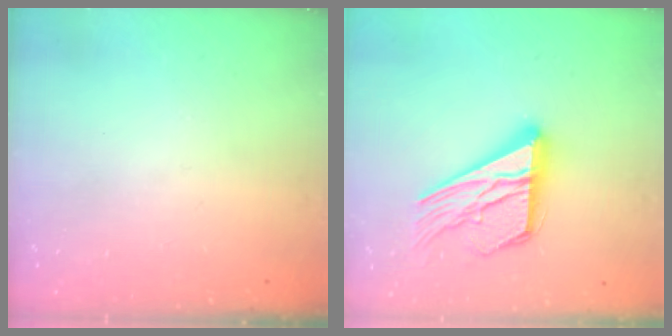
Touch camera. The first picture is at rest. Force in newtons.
{"total": 20.0, "press": 20.0, "slide": 1.8}